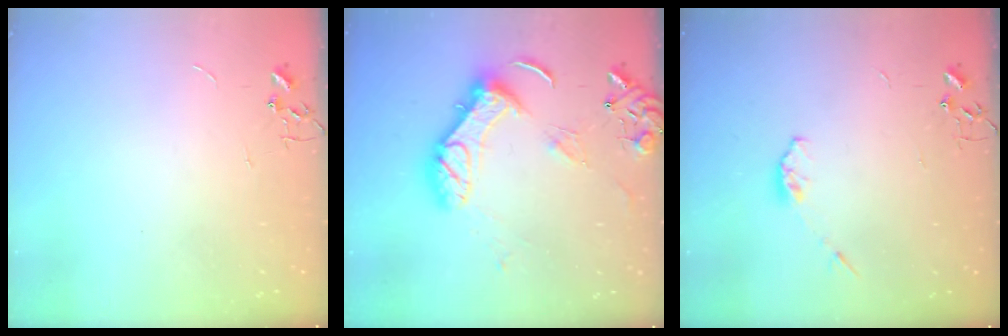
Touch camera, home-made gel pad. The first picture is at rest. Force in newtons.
{"total": 15.2, "press": 15.1, "slide": 2.4}
{"total": 3.9, "press": 3.9, "slide": 0.7}